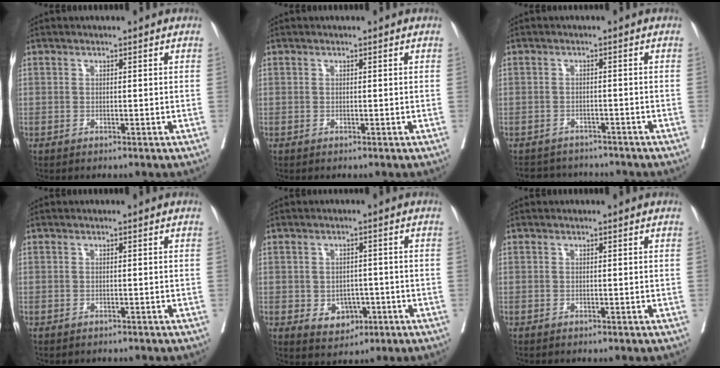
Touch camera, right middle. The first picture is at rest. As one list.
[{"total": 0.0}, {"total": 6.0, "force": [-5.7, 1.9, 0.2], "torque": [0.004, 0.006, -0.077]}, {"total": 0.7, "force": [-0.7, 0.3, 0.1], "torque": [-0.008, -0.001, -0.012]}, {"total": 4.8, "force": [-1.4, 3.7, 2.7], "torque": [-0.028, 0.004, -0.008]}, {"total": 0.0}]